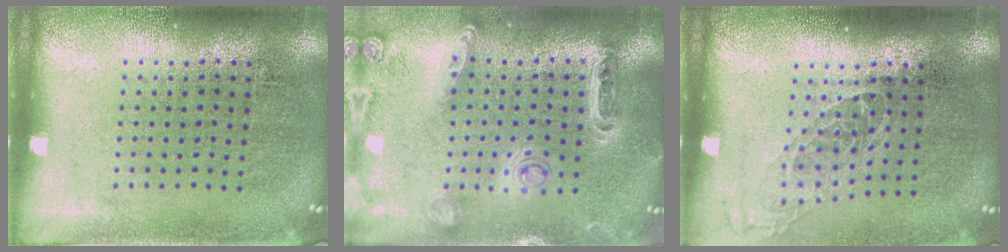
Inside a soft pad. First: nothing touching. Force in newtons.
{"total": 1.3, "press": 1.2, "slide": 0.4}
{"total": 1.2, "press": 1.0, "slide": 0.7}